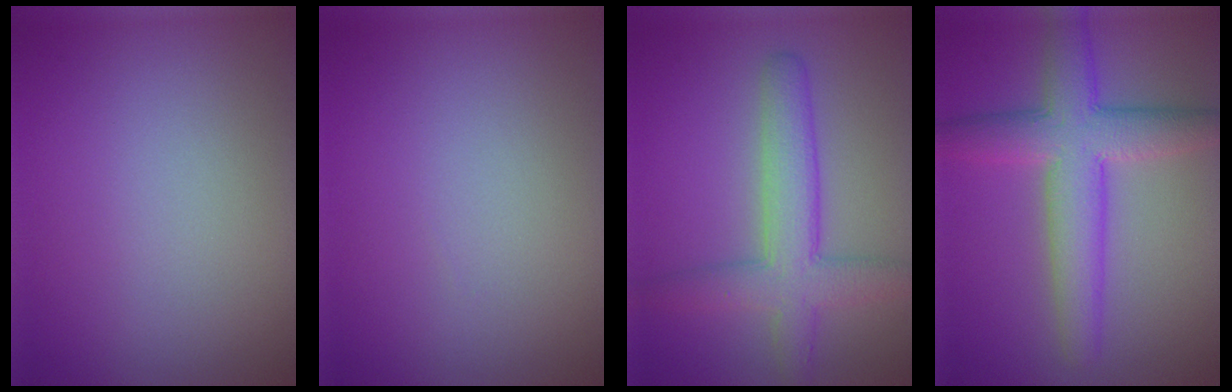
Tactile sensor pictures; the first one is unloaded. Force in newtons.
{"total": 0.0}
{"total": 5.1, "press": 5.1, "slide": 0.3}
{"total": 6.5, "press": 6.5, "slide": 0.2}